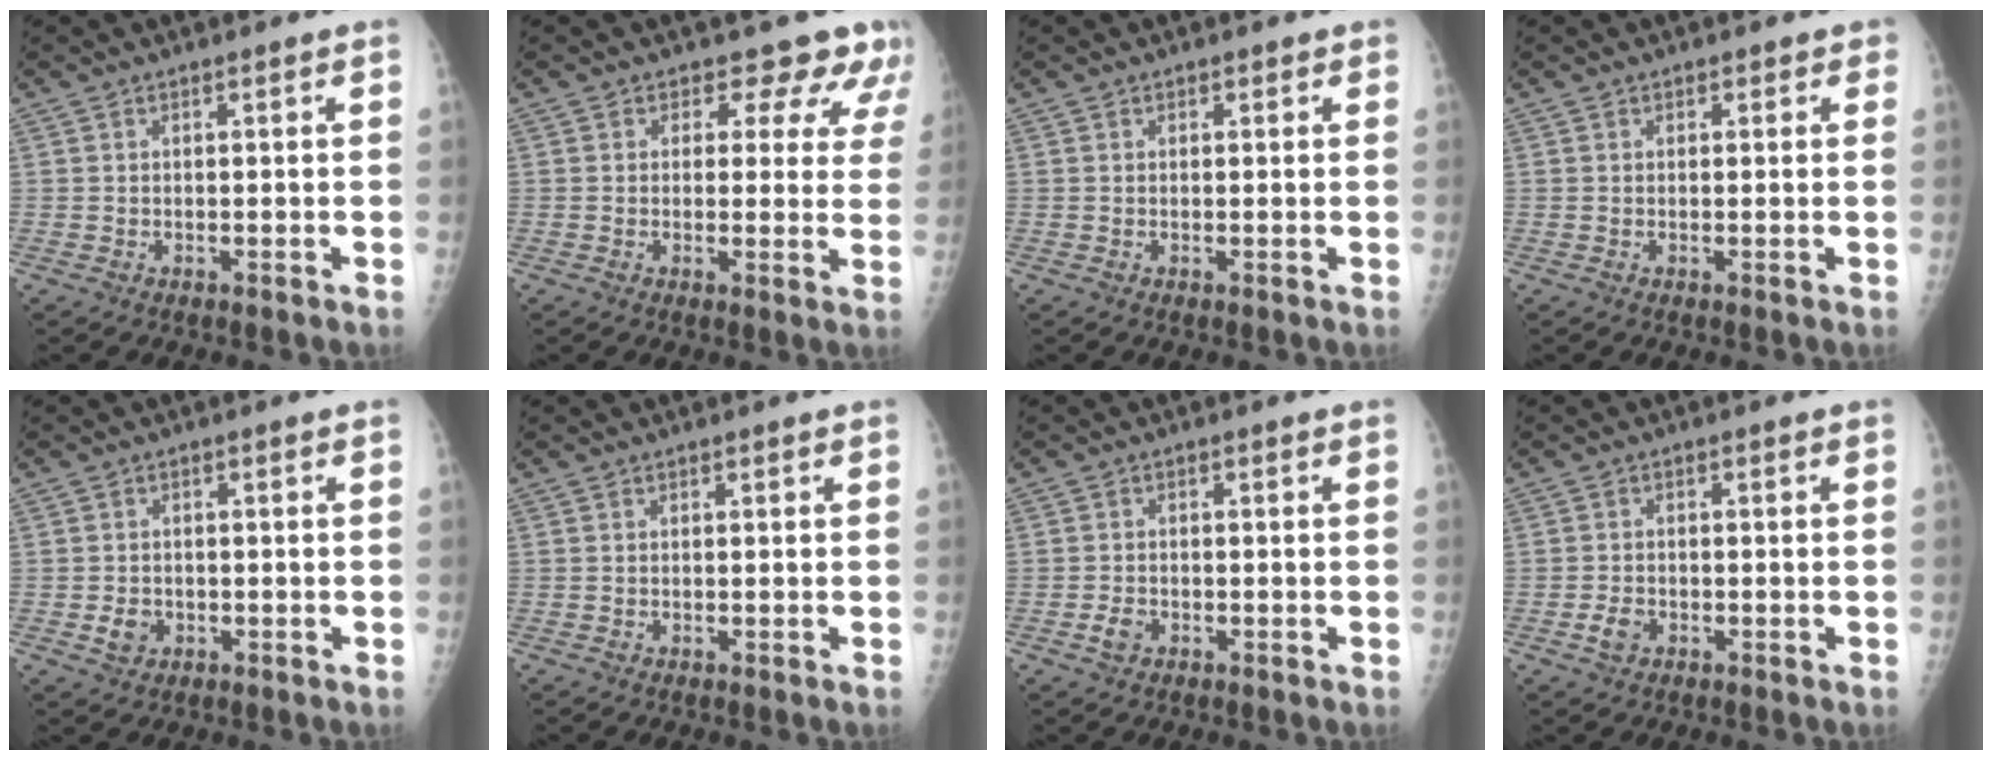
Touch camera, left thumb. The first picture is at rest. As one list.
[{"total": 8.8, "force": [7.2, 4.7, 1.7], "torque": [0.033, -0.030, 0.056]}, {"total": 0.7, "force": [0.5, 0.5, 0.2], "torque": [0.006, -0.001, 0.002]}, {"total": 1.2, "force": [0.7, 0.9, 0.3], "torque": [0.015, -0.001, 0.002]}, {"total": 2.9, "force": [-0.8, 2.5, 1.4], "torque": [-0.016, 0.003, -0.010]}, {"total": 0.0}, {"total": 2.4, "force": [-1.1, 1.7, 1.2], "torque": [-0.020, 0.004, -0.019]}, {"total": 2.8, "force": [-1.2, 2.0, 1.5], "torque": [-0.024, 0.005, -0.021]}]